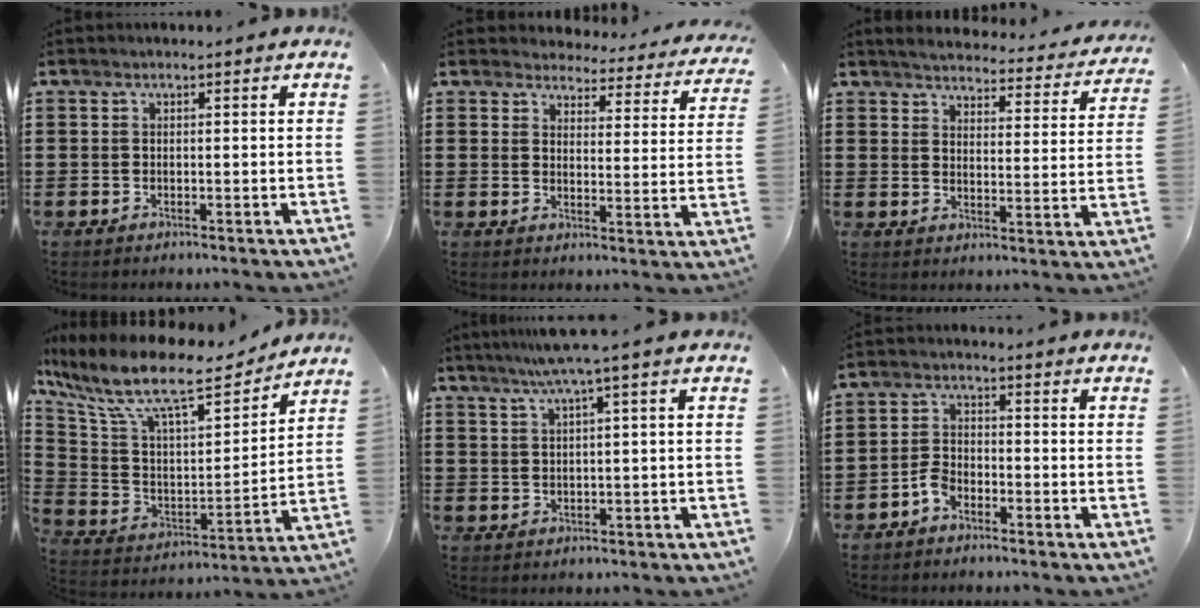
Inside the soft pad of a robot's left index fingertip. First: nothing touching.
{"total": 4.0, "force": [3.9, 0.5, 0.4], "torque": [-0.023, -0.034, 0.064]}
{"total": 3.5, "force": [3.5, 0.0, 0.7], "torque": [-0.033, -0.029, 0.055]}
{"total": 13.0, "force": [9.7, 2.8, 8.2], "torque": [-0.202, -0.060, 0.164]}
{"total": 4.5, "force": [2.4, -0.7, 3.8], "torque": [-0.075, -0.003, 0.040]}
{"total": 3.0, "force": [-2.3, 1.4, 1.3], "torque": [-0.036, 0.005, -0.049]}